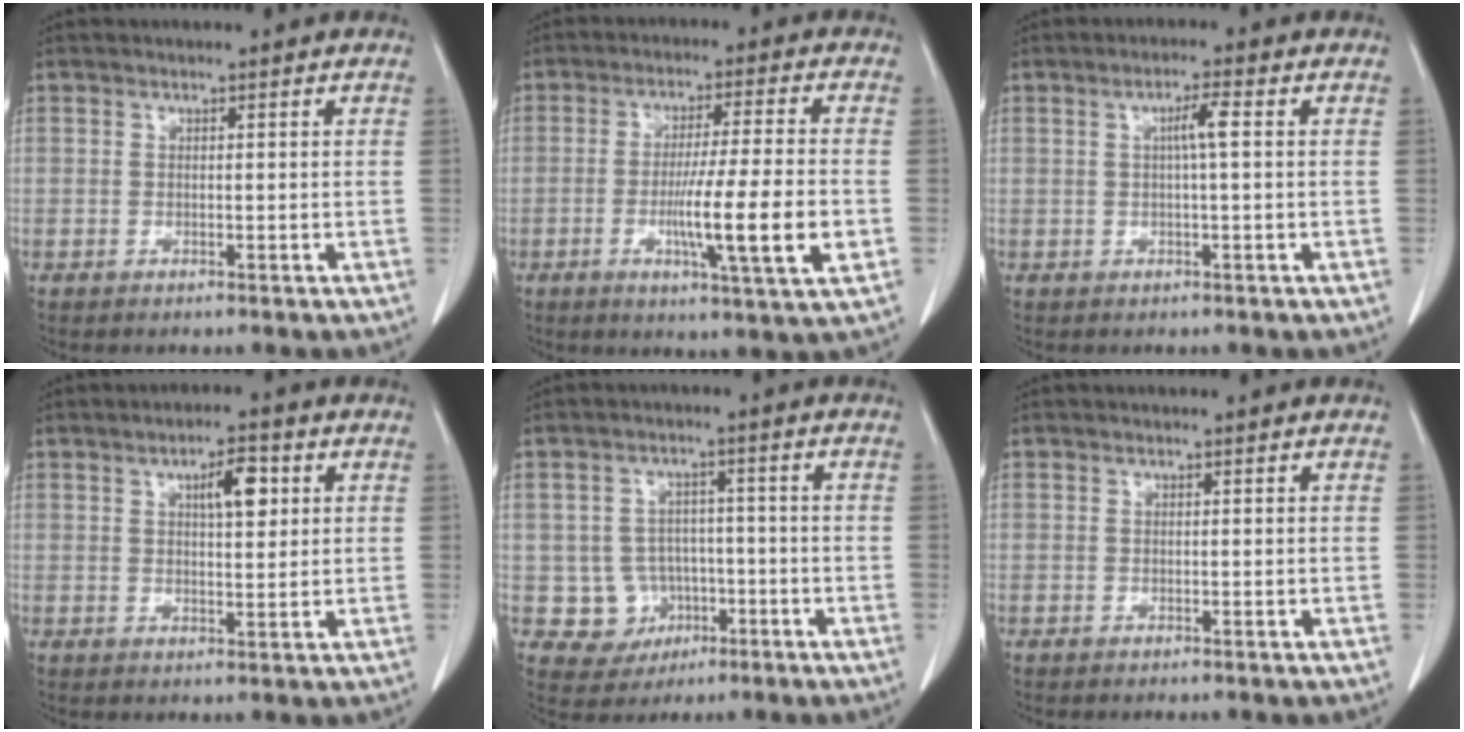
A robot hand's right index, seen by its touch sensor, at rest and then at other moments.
{"total": 12.2, "force": [-2.9, -0.4, 11.9], "torque": [-0.198, -0.019, -0.053]}
{"total": 3.0, "force": [0.5, 0.0, 2.9], "torque": [-0.052, 0.003, 0.007]}
{"total": 5.2, "force": [1.9, 1.6, 4.6], "torque": [-0.075, 0.005, 0.032]}
{"total": 6.4, "force": [-1.5, 6.2, 1.0], "torque": [-0.012, 0.011, -0.011]}
{"total": 0.0}